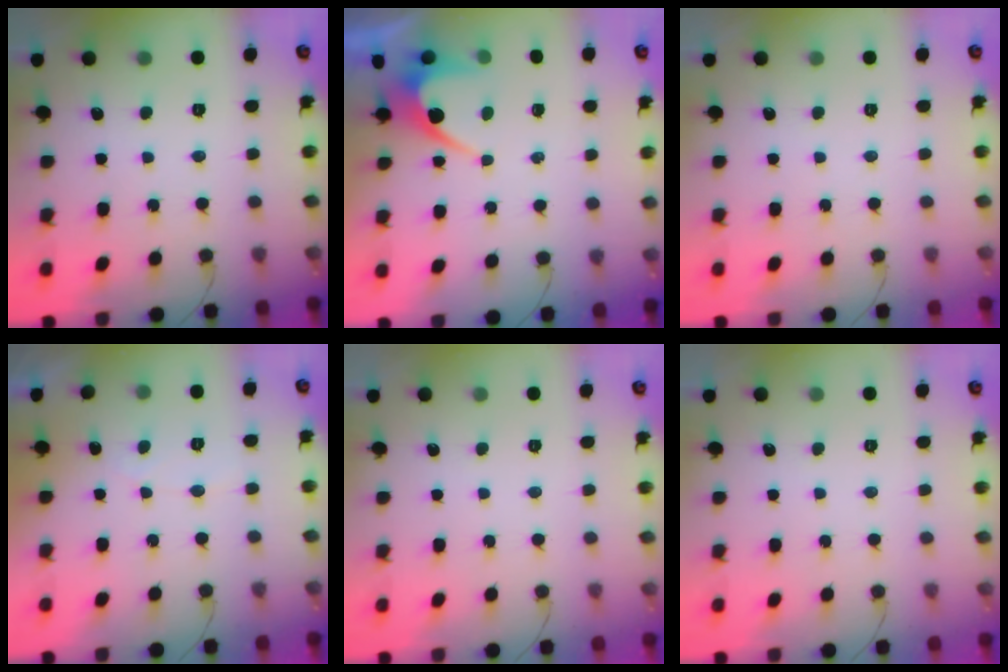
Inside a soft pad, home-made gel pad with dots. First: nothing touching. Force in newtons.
{"total": 5.6, "press": 5.6, "slide": 0.3}
{"total": 0.0}
{"total": 2.9, "press": 2.9, "slide": 0.2}
{"total": 0.0}
{"total": 0.0}